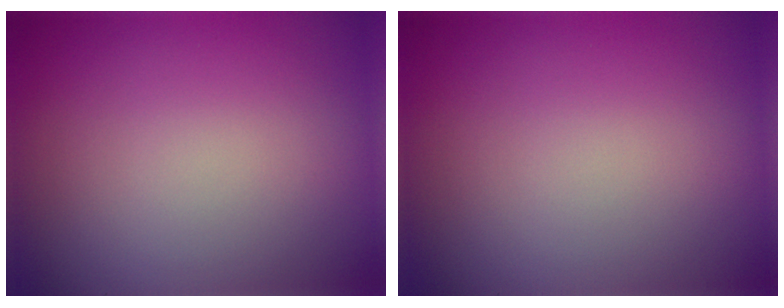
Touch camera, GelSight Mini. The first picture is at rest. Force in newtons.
{"total": 0.0}